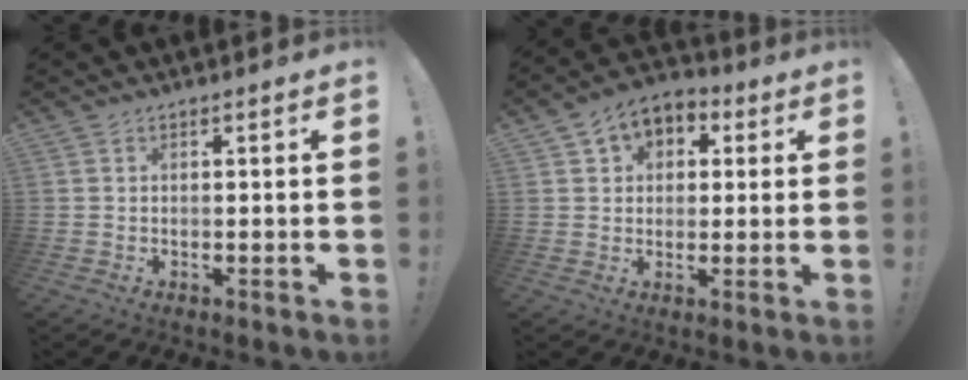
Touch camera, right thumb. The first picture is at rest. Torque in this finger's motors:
{"motor_torque": [1.23, 1.31, 0.50, 0.47, 0.00]}